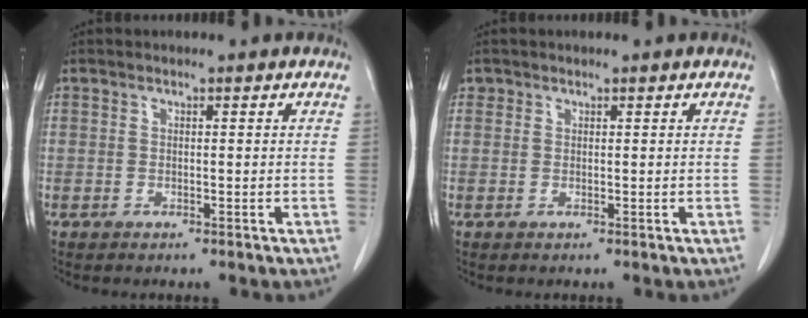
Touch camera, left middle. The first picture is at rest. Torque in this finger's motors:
{"motor_torque": [-0.33, 0.16, -0.12, -0.02]}